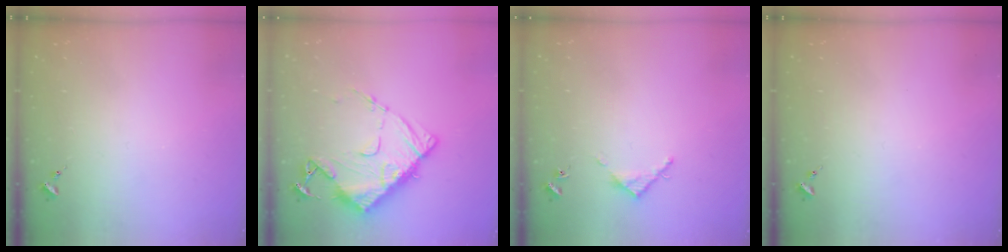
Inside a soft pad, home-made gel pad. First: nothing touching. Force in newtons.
{"total": 13.3, "press": 13.2, "slide": 1.3}
{"total": 4.0, "press": 4.0, "slide": 0.5}
{"total": 0.0}